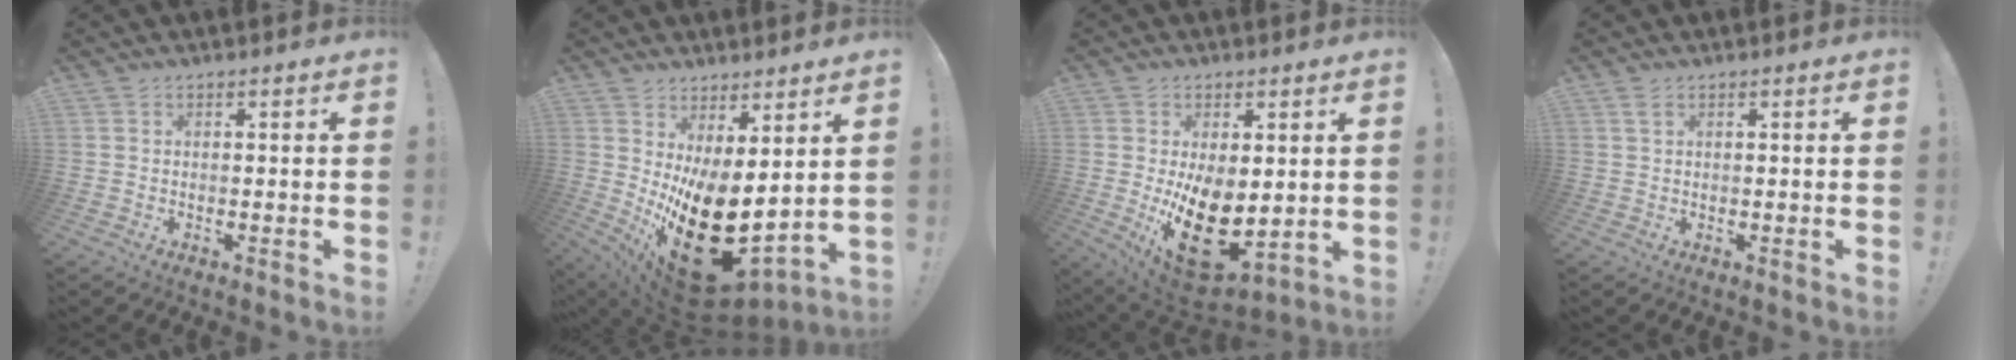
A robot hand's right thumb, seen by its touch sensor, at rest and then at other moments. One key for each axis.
{"total": 19.9, "fx": -2.9, "fy": 10.2, "fz": 16.9, "tx": -0.270, "ty": -0.009, "tz": -0.023}
{"total": 17.9, "fx": -1.4, "fy": 10.8, "fz": 14.2, "tx": -0.213, "ty": -0.014, "tz": 0.000}
{"total": 1.5, "fx": 0.8, "fy": 0.6, "fz": 1.1, "tx": -0.019, "ty": 0.000, "tz": 0.014}